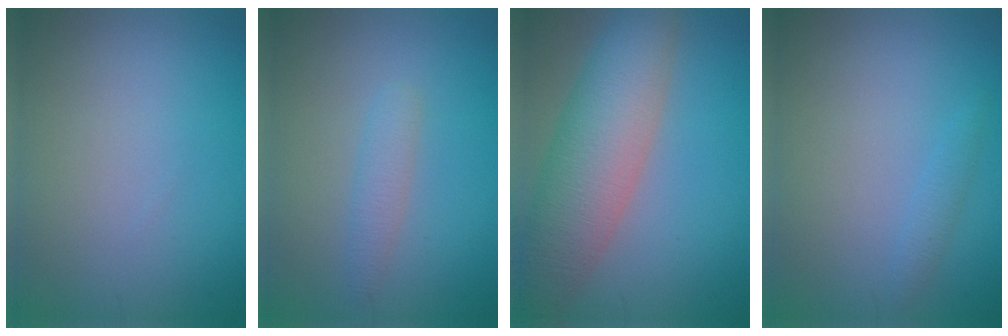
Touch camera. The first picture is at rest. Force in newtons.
{"total": 1.6, "press": 1.6, "slide": 0.1}
{"total": 8.2, "press": 8.2, "slide": 0.5}
{"total": 1.0, "press": 1.0, "slide": 0.1}